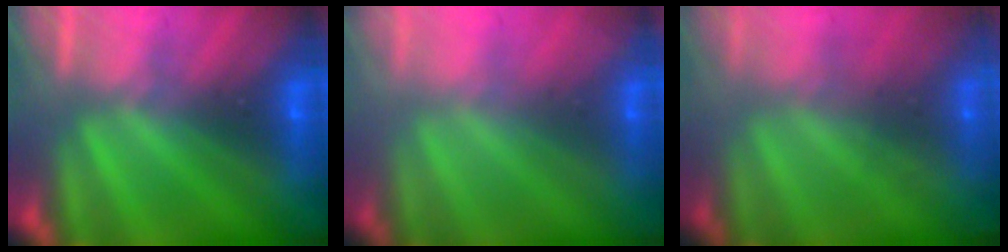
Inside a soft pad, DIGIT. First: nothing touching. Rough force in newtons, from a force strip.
{"total": 1.5}
{"total": 7.0}